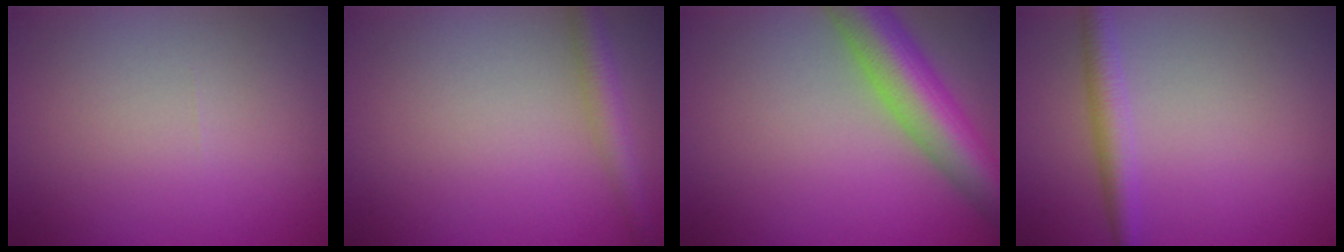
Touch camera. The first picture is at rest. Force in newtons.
{"total": 2.7, "press": 2.7, "slide": 0.1}
{"total": 8.5, "press": 8.5, "slide": 0.4}
{"total": 2.6, "press": 2.6, "slide": 0.0}